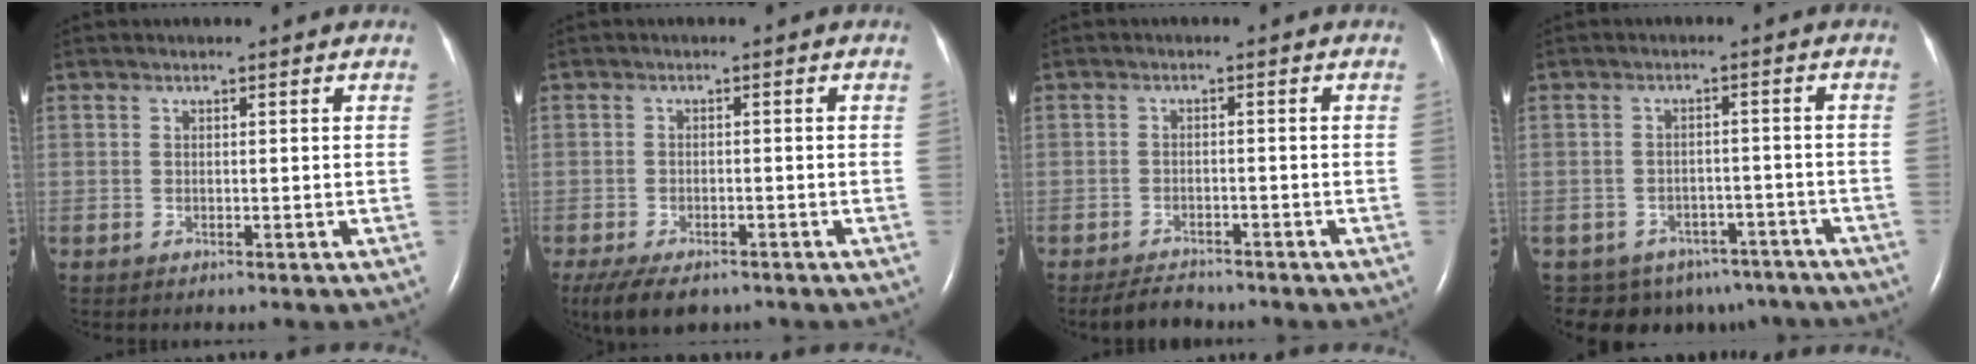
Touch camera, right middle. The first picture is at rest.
{"total": 7.4, "force": [-5.3, 3.1, 4.0], "torque": [-0.068, -0.009, -0.082]}
{"total": 3.5, "force": [-3.3, 1.0, 0.9], "torque": [-0.023, -0.009, -0.055]}
{"total": 10.9, "force": [-8.2, 6.9, 2.4], "torque": [-0.030, 0.016, -0.089]}